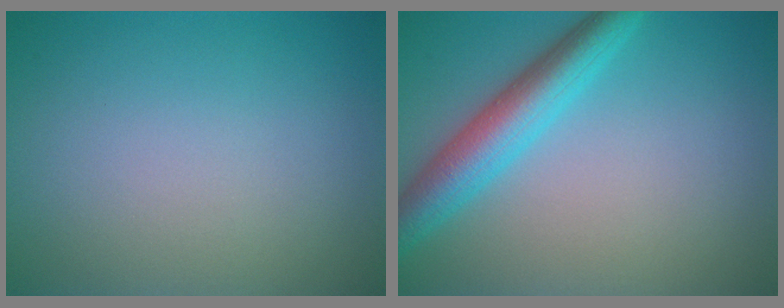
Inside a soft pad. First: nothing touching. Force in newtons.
{"total": 5.2, "press": 5.2, "slide": 0.2}